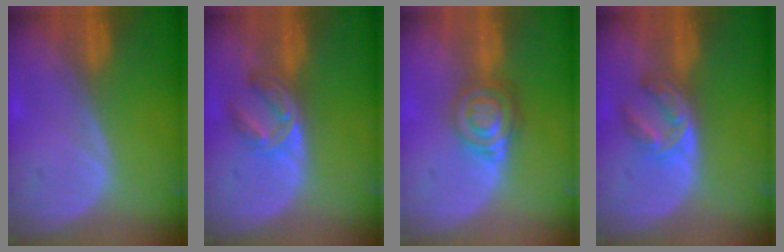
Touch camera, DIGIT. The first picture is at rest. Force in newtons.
{"total": 5.7, "press": 4.7, "slide": 3.2}
{"total": 6.6, "press": 5.6, "slide": 3.4}
{"total": 5.9, "press": 4.8, "slide": 3.4}